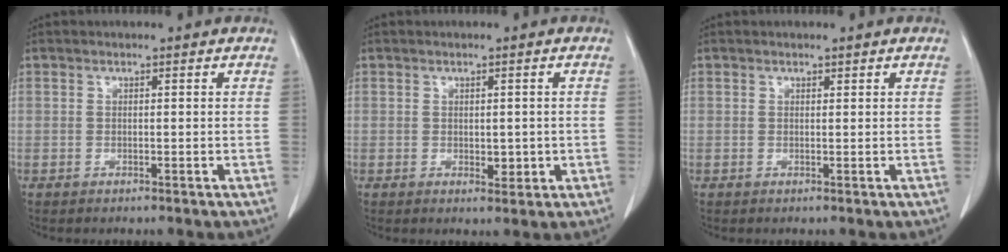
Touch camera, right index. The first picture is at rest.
{"total": 2.4, "force": [-0.3, 1.4, 1.9], "torque": [-0.020, -0.002, 0.003]}
{"total": 0.0}